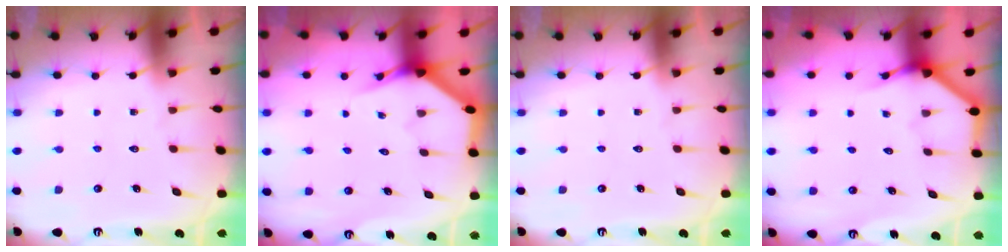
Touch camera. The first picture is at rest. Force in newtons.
{"total": 3.9, "press": 3.9, "slide": 0.3}
{"total": 0.0}
{"total": 3.9, "press": 3.9, "slide": 0.2}